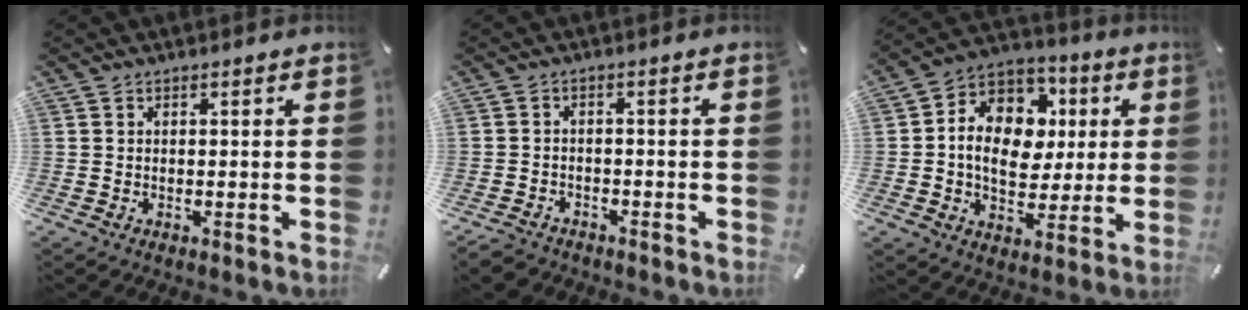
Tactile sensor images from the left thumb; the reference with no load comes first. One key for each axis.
{"total": 3.0, "fx": -2.3, "fy": 1.7, "fz": 0.7, "tx": -0.018, "ty": 0.013, "tz": -0.049}
{"total": 12.9, "fx": 0.6, "fy": 10.9, "fz": 6.8, "tx": -0.125, "ty": 0.001, "tz": 0.014}